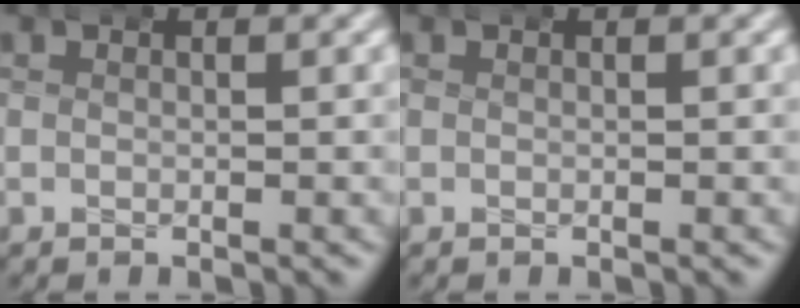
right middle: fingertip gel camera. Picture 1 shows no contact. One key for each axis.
{"total": 0.0}